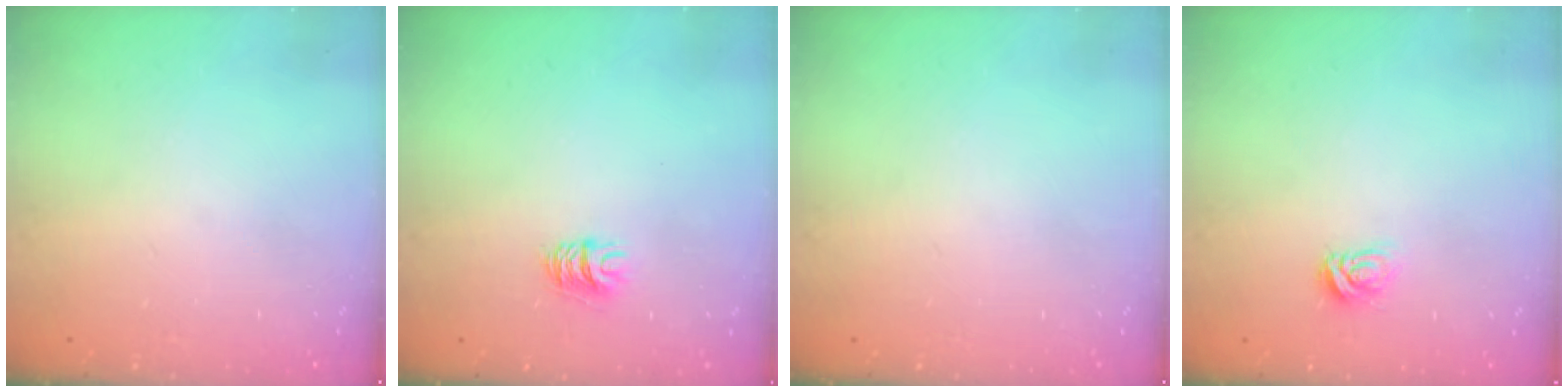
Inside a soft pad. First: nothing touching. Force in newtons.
{"total": 5.6, "press": 5.6, "slide": 0.5}
{"total": 0.0}
{"total": 5.0, "press": 5.0, "slide": 0.5}